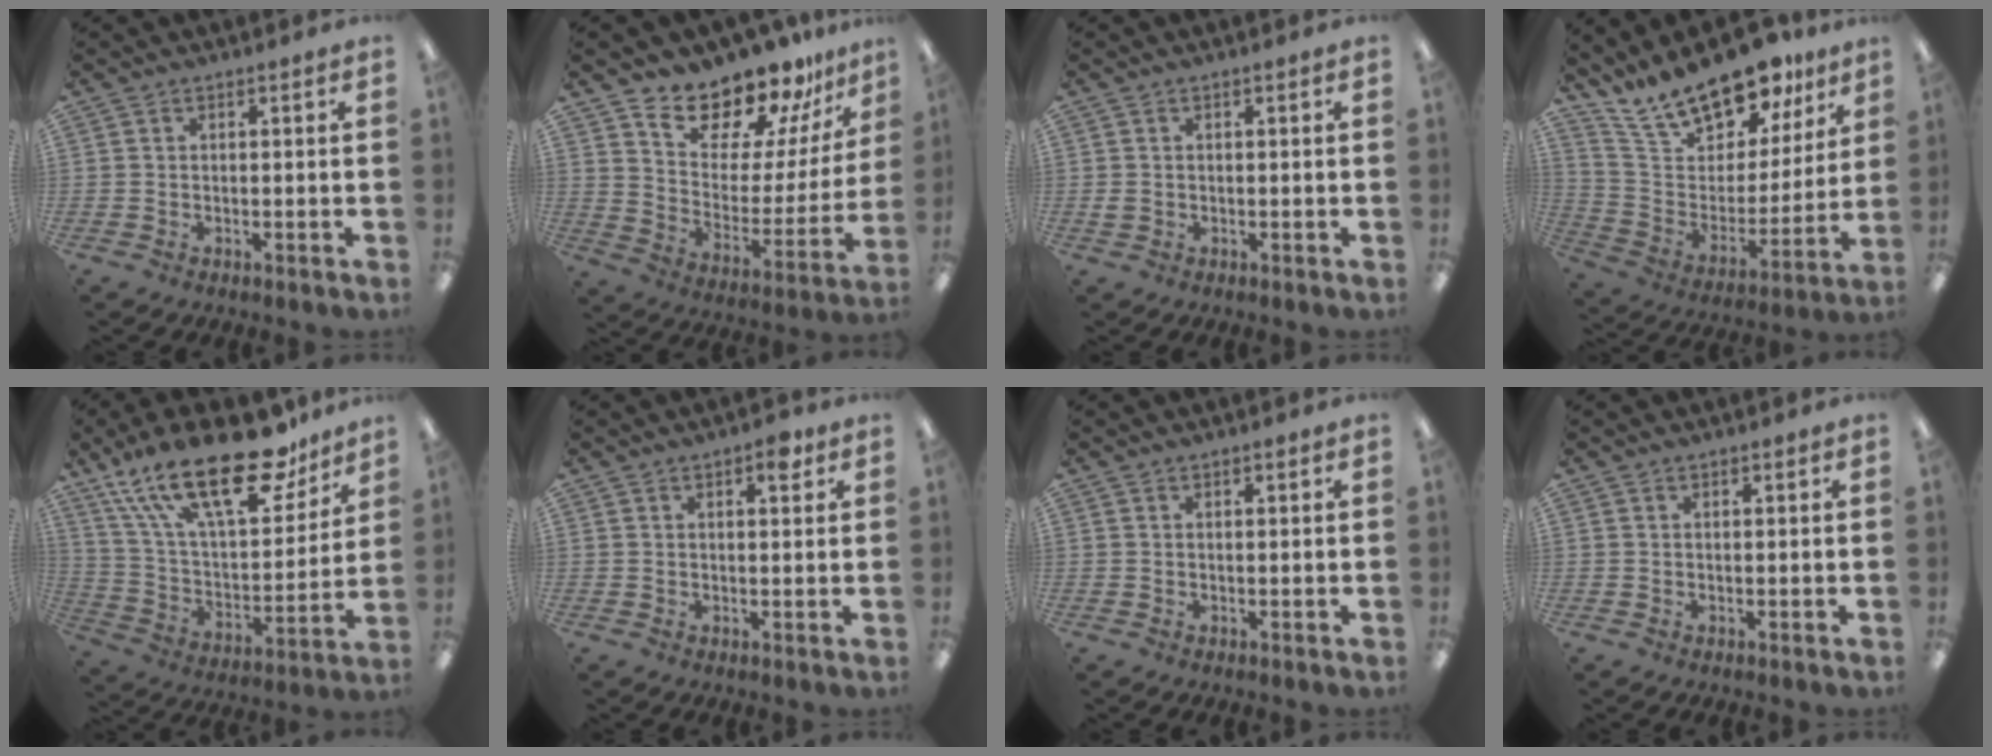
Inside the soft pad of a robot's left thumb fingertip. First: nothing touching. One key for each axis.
{"total": 16.8, "fx": 15.4, "fy": 5.5, "fz": 3.8, "tx": -0.071, "ty": -0.140, "tz": 0.274}
{"total": 1.1, "fx": 0.1, "fy": 0.9, "fz": 0.5, "tx": -0.010, "ty": 0.004, "tz": 0.000}
{"total": 20.3, "fx": 17.0, "fy": 7.8, "fz": 7.8, "tx": -0.148, "ty": -0.121, "tz": 0.303}
{"total": 27.2, "fx": 17.4, "fy": 11.0, "fz": 17.8, "tx": -0.299, "ty": -0.102, "tz": 0.297}
{"total": 4.0, "fx": 2.4, "fy": 1.6, "fz": 2.8, "tx": -0.029, "ty": -0.008, "tz": 0.034}
{"total": 0.8, "fx": 0.6, "fy": 0.3, "fz": 0.4, "tx": 0.000, "ty": -0.002, "tz": 0.009}
{"total": 0.6, "fx": 0.5, "fy": 0.3, "fz": 0.2, "tx": 0.004, "ty": -0.001, "tz": 0.007}